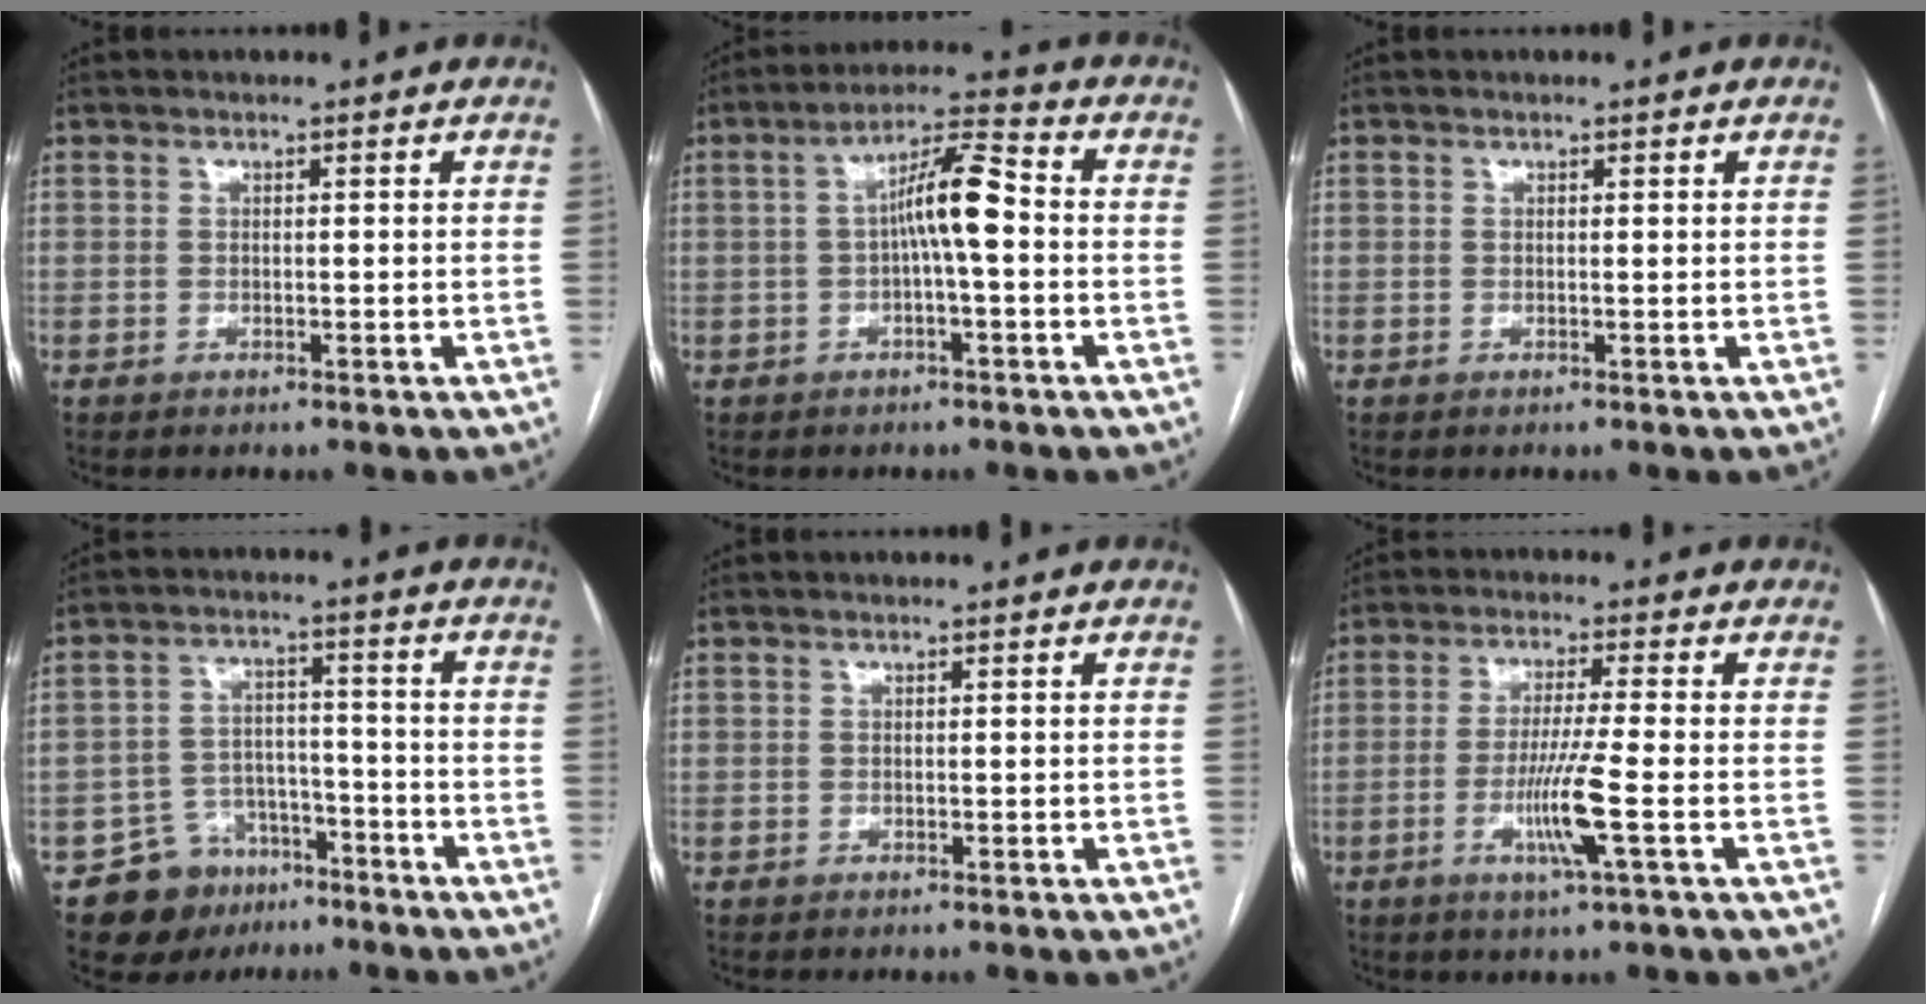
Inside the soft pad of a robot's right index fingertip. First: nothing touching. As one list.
[{"total": 7.7, "force": [-0.2, 1.0, 7.6], "torque": [-0.136, 0.024, -0.008]}, {"total": 0.0}, {"total": 8.8, "force": [-5.7, 6.5, 1.9], "torque": [-0.030, 0.020, -0.085]}, {"total": 0.0}, {"total": 7.5, "force": [-2.2, -0.9, 7.1], "torque": [-0.137, -0.015, -0.043]}]